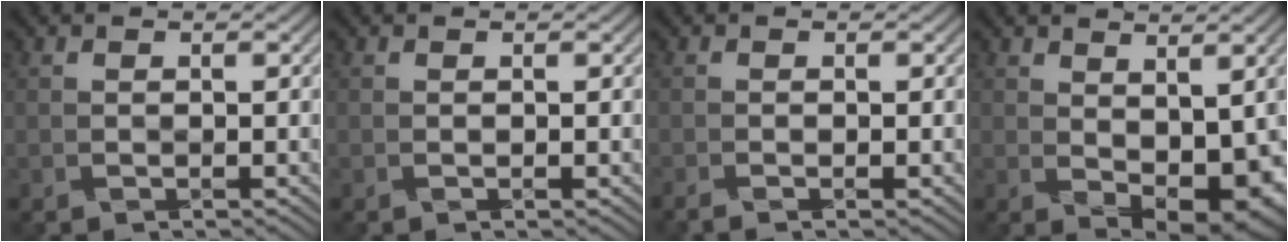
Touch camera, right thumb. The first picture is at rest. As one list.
[{"total": 0.0}, {"total": 0.9, "force": [-0.7, 0.2, 0.5], "torque": [-0.015, -0.002, -0.015]}, {"total": 7.7, "force": [0.2, 3.9, 6.7], "torque": [-0.091, -0.007, 0.016]}]